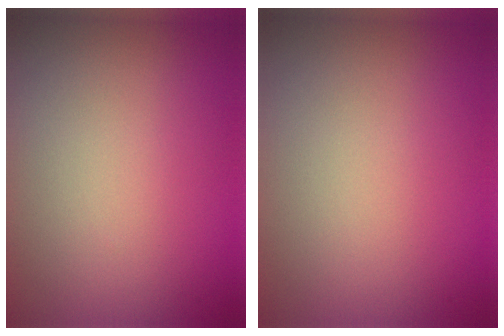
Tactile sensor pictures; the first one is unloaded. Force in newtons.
{"total": 0.0}